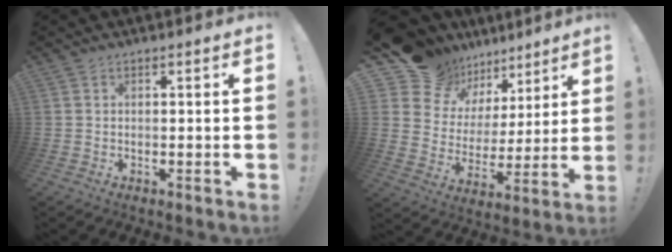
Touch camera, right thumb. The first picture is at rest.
{"total": 12.3, "force": [10.2, 6.8, 1.3], "torque": [-0.040, -0.087, 0.193]}